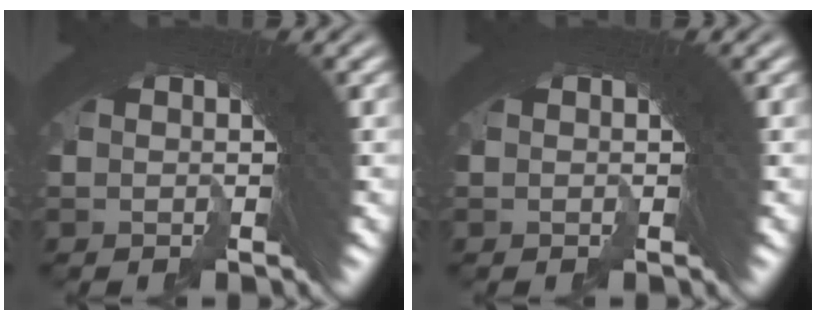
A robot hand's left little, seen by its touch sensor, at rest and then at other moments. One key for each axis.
{"total": 0.0}